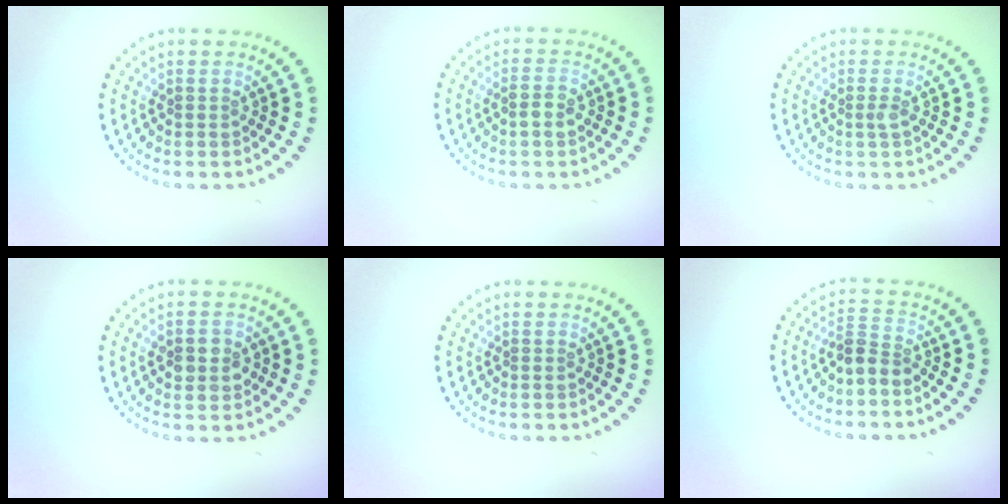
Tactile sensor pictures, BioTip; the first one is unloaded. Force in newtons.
{"total": 1.7, "press": 1.6, "slide": 0.4}
{"total": 0.8, "press": 0.6, "slide": 0.5}
{"total": 2.7, "press": 2.6, "slide": 0.3}
{"total": 0.0}
{"total": 2.4, "press": 1.8, "slide": 1.6}